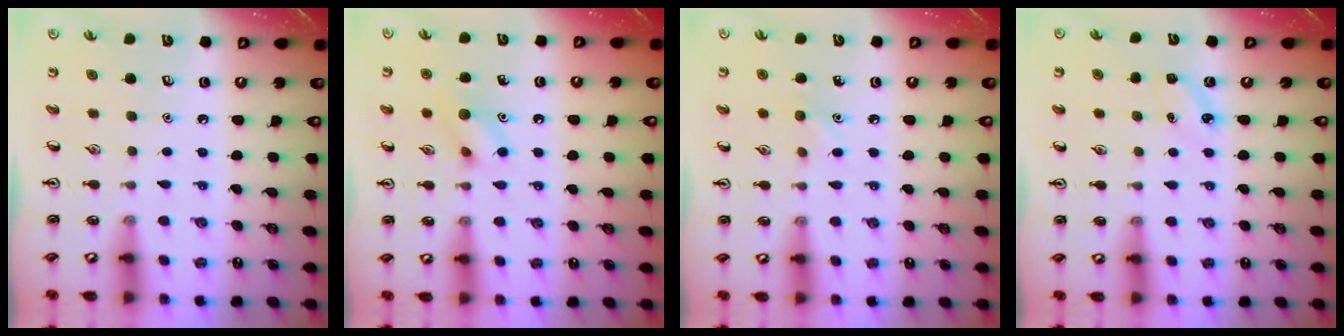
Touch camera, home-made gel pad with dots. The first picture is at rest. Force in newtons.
{"total": 8.1, "press": 8.1, "slide": 0.5}
{"total": 5.7, "press": 5.5, "slide": 1.8}
{"total": 3.5, "press": 3.4, "slide": 1.1}